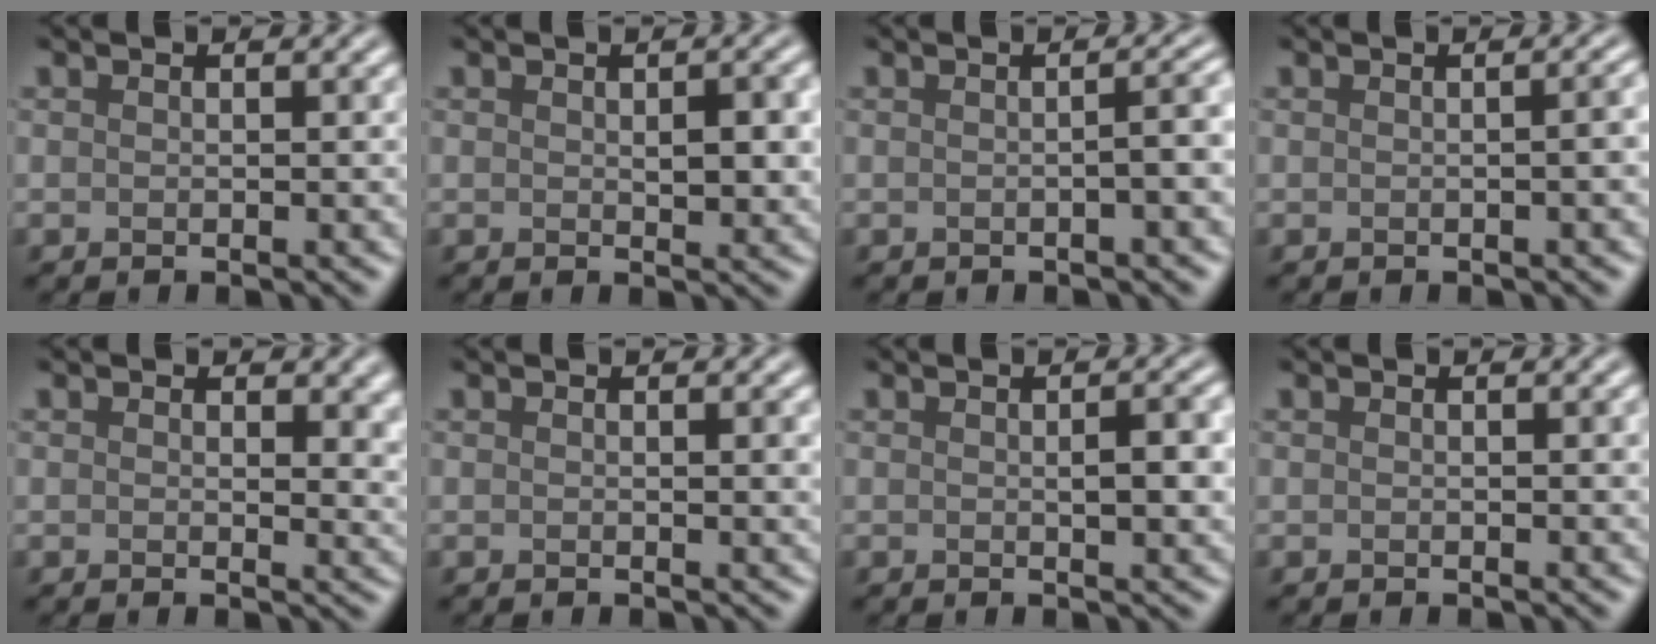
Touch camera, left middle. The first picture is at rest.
{"total": 2.8, "force": [0.2, 1.2, 2.5], "torque": [-0.035, -0.003, 0.006]}
{"total": 2.7, "force": [-0.2, 1.0, 2.5], "torque": [-0.013, 0.011, -0.005]}
{"total": 2.4, "force": [-0.1, 1.0, 2.1], "torque": [-0.009, 0.006, 0.002]}
{"total": 2.9, "force": [1.1, 1.7, 2.1], "torque": [-0.020, -0.008, 0.013]}
{"total": 0.8, "force": [0.3, 0.1, 0.8], "torque": [-0.007, -0.002, 0.004]}
{"total": 2.6, "force": [0.1, 0.6, 2.5], "torque": [-0.036, 0.000, 0.002]}
{"total": 0.0}